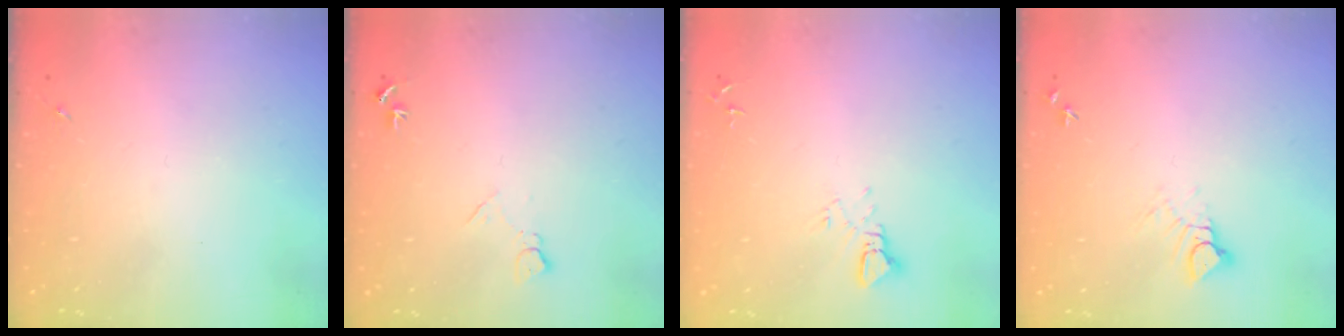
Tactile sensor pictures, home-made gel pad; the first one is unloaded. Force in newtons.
{"total": 7.4, "press": 7.3, "slide": 0.9}
{"total": 3.4, "press": 3.4, "slide": 0.2}
{"total": 5.0, "press": 5.0, "slide": 0.2}